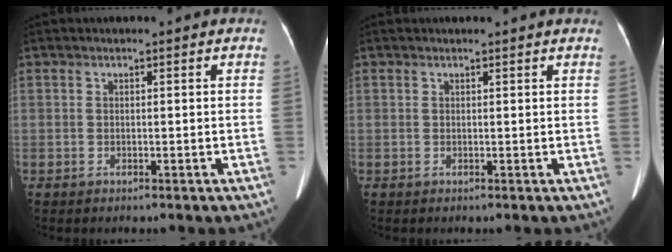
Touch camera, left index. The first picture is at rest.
{"total": 1.4, "force": [1.4, 0.1, 0.3], "torque": [-0.015, 0.004, 0.011]}